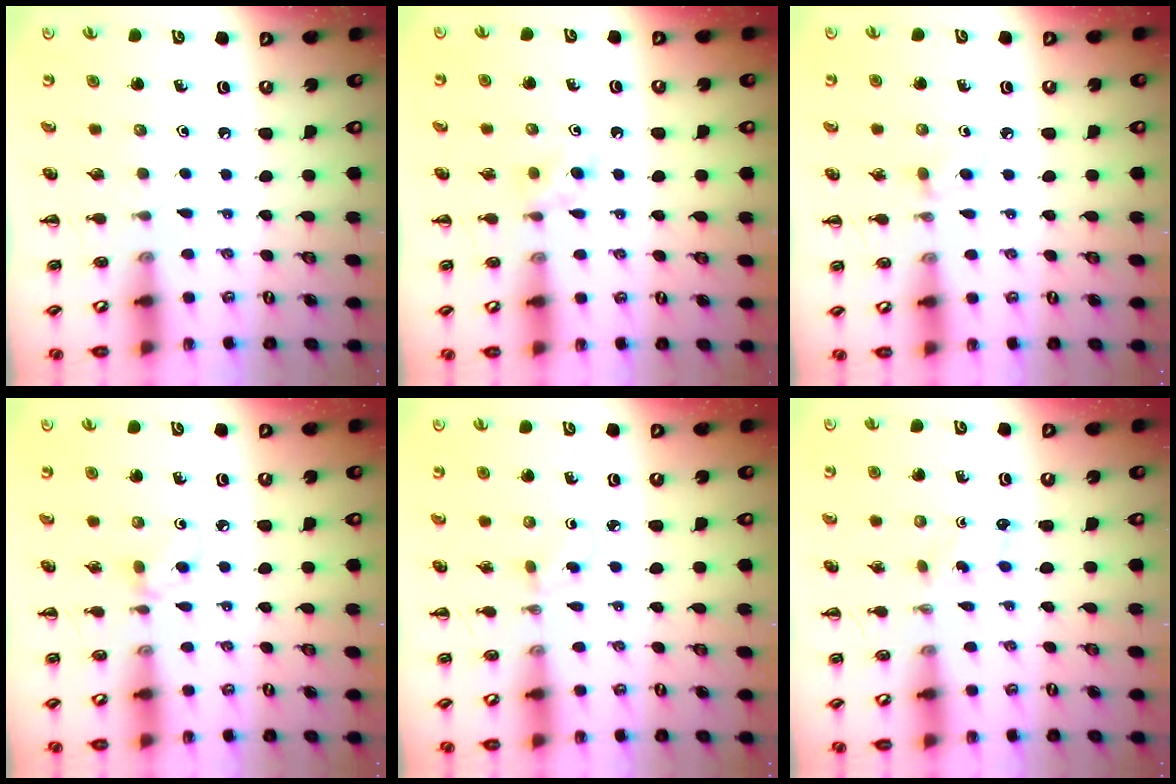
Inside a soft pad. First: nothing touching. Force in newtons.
{"total": 3.8, "press": 3.5, "slide": 1.6}
{"total": 3.5, "press": 3.3, "slide": 1.3}
{"total": 5.0, "press": 4.7, "slide": 1.6}
{"total": 1.9, "press": 1.7, "slide": 0.9}
{"total": 2.2, "press": 2.1, "slide": 0.8}